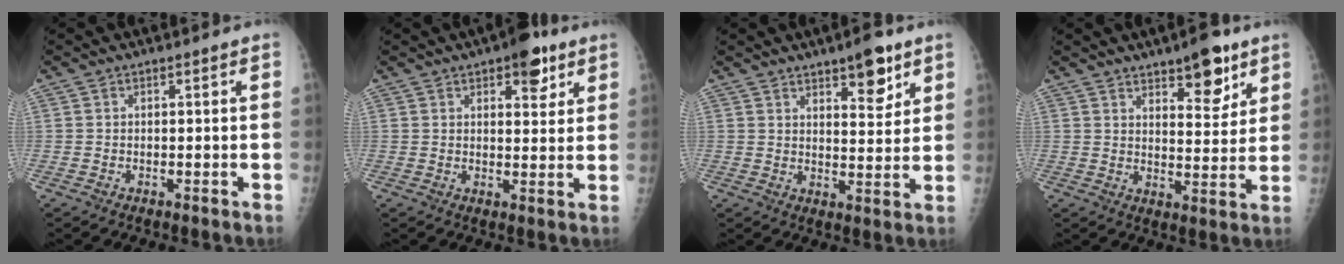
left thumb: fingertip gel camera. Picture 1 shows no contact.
{"total": 7.1, "force": [4.1, 3.3, 4.8], "torque": [-0.036, -0.016, 0.048]}
{"total": 8.0, "force": [5.1, 3.0, 5.5], "torque": [-0.056, -0.031, 0.073]}
{"total": 9.7, "force": [6.1, 3.8, 6.4], "torque": [-0.067, -0.038, 0.091]}